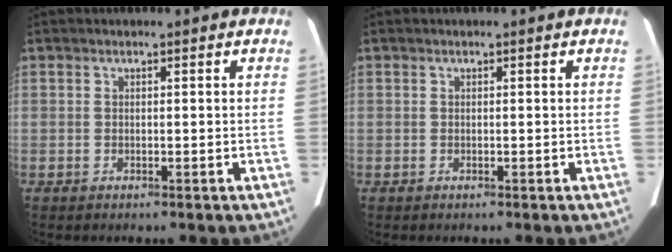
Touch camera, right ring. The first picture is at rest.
{"total": 0.0}